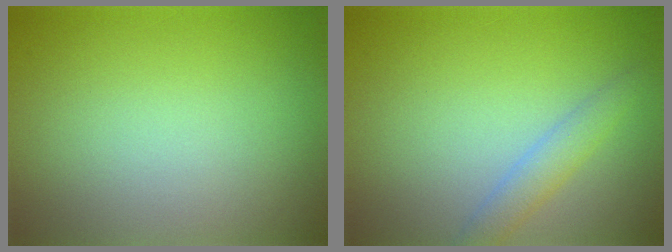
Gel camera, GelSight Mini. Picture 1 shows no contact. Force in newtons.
{"total": 2.1, "press": 2.1, "slide": 0.1}